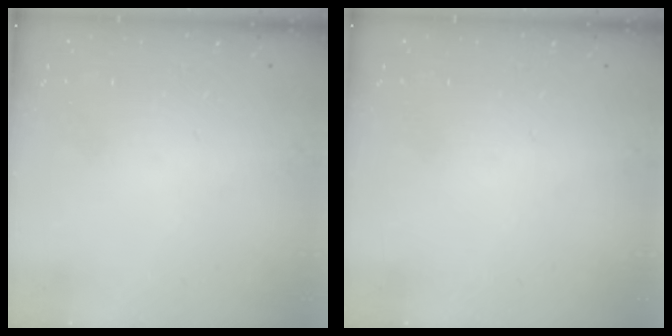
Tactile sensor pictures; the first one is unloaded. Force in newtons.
{"total": 0.0}